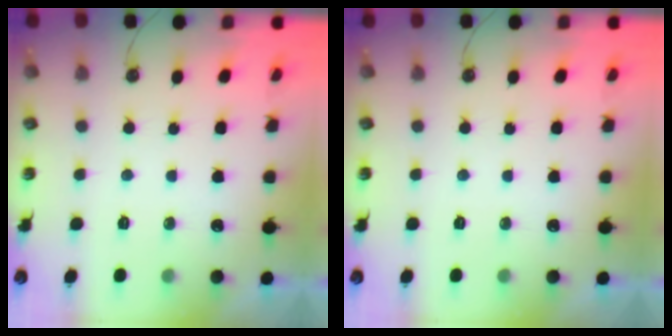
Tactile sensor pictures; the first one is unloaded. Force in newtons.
{"total": 0.0}